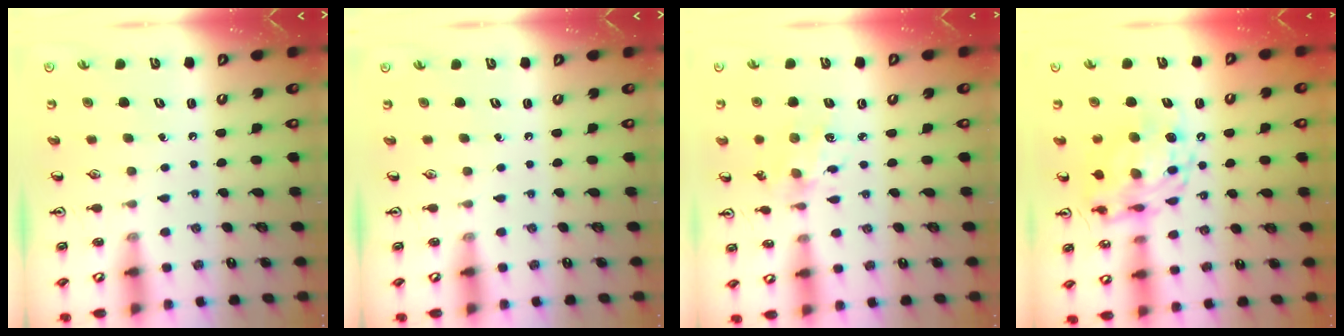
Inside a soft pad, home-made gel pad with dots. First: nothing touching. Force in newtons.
{"total": 0.0}
{"total": 4.4, "press": 4.3, "slide": 0.4}
{"total": 12.9, "press": 12.8, "slide": 1.3}